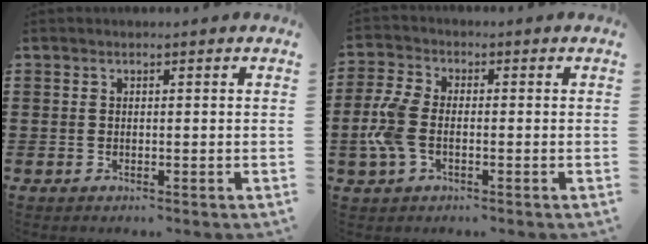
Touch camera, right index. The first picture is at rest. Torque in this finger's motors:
{"motor_torque": [1.79, -0.35, 0.80, 0.21]}